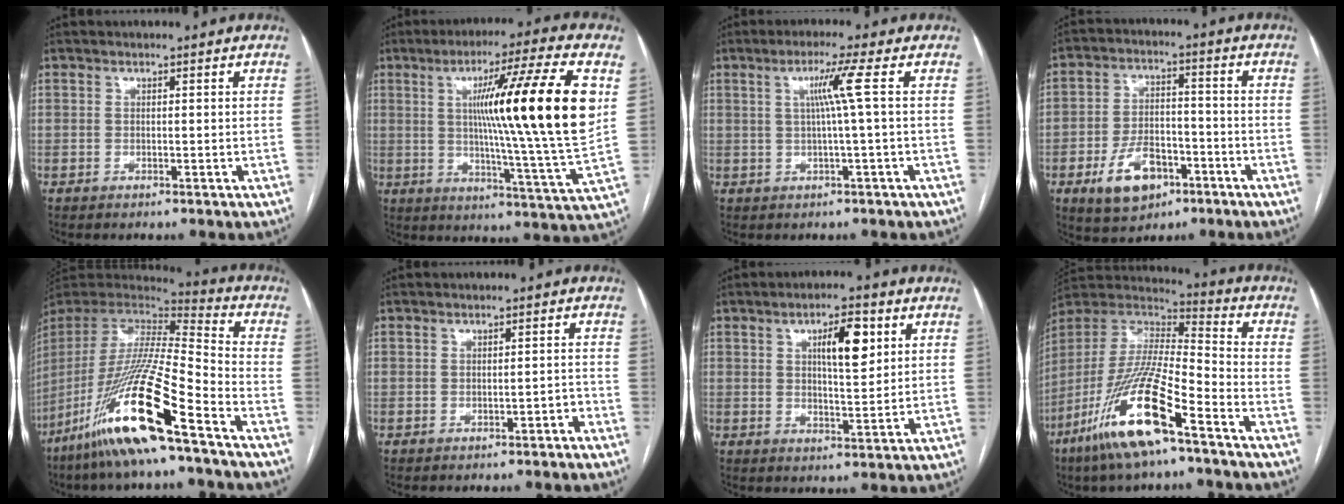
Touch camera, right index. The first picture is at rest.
{"total": 21.3, "force": [4.6, -1.6, 20.7], "torque": [-0.312, -0.011, 0.056]}
{"total": 4.7, "force": [0.8, -1.5, 4.3], "torque": [-0.085, 0.004, 0.019]}
{"total": 9.7, "force": [-4.8, 5.8, 6.2], "torque": [-0.120, 0.010, -0.075]}
{"total": 22.2, "force": [-13.6, 0.8, 17.6], "torque": [-0.376, -0.051, -0.267]}
{"total": 1.4, "force": [-1.0, 0.5, 0.9], "torque": [-0.016, 0.001, -0.010]}
{"total": 7.2, "force": [2.7, 1.9, 6.4], "torque": [-0.104, 0.007, 0.044]}
{"total": 19.2, "force": [-10.9, 2.9, 15.6], "torque": [-0.346, -0.038, -0.209]}